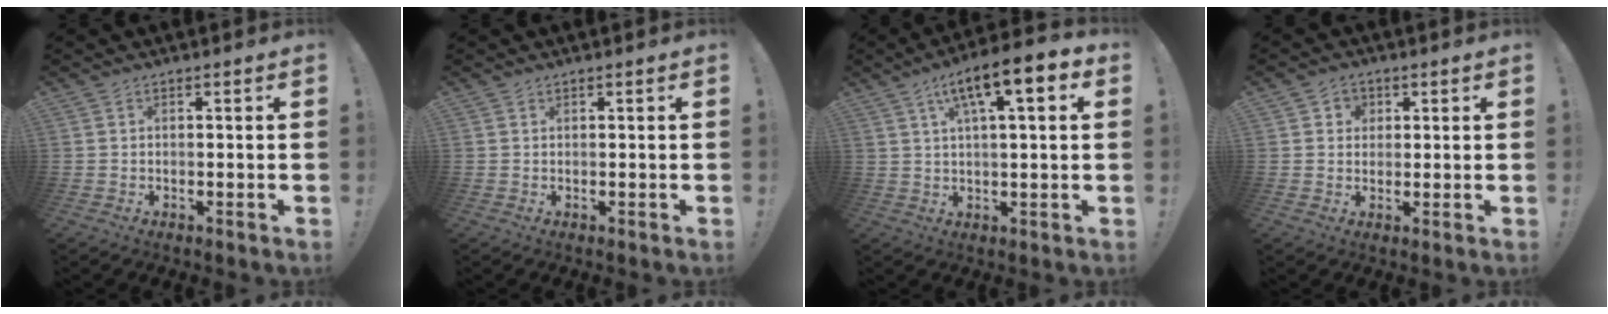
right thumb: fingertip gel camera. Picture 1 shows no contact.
{"total": 0.5, "force": [0.5, 0.2, 0.1], "torque": [0.006, -0.003, 0.007]}
{"total": 11.4, "force": [4.5, 2.7, 10.1], "torque": [-0.150, -0.016, 0.068]}
{"total": 3.2, "force": [1.2, 2.9, 0.7], "torque": [-0.006, -0.005, 0.021]}